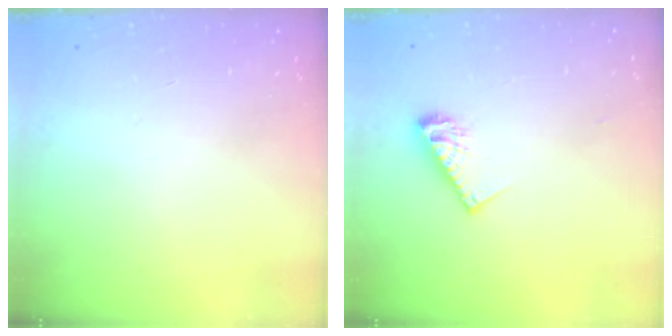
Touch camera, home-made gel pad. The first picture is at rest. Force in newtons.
{"total": 9.3, "press": 9.3, "slide": 0.6}